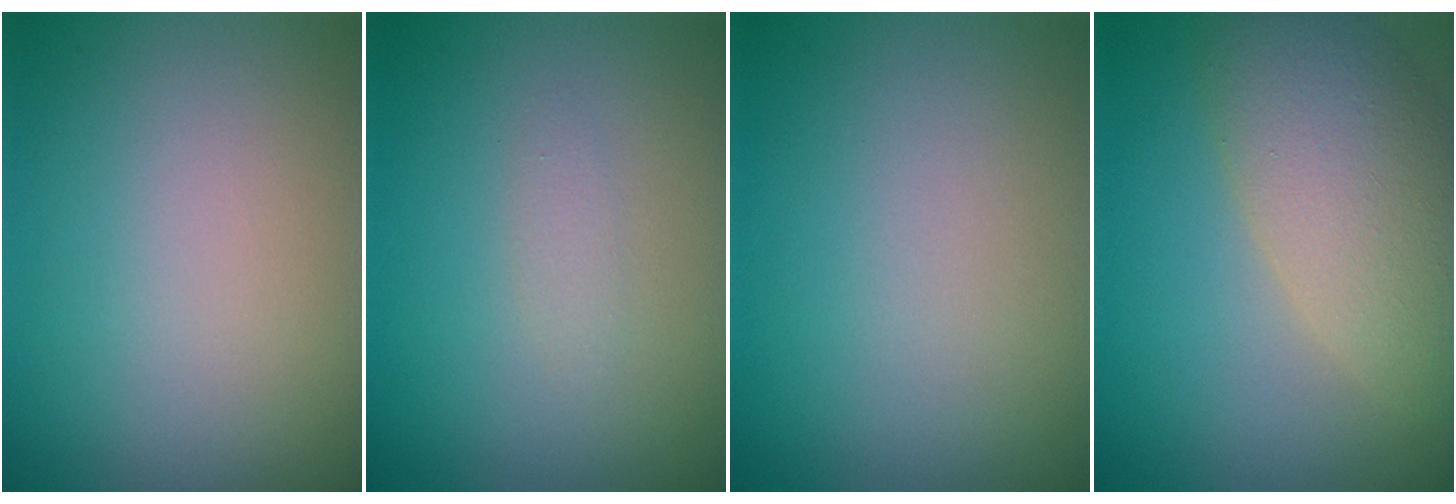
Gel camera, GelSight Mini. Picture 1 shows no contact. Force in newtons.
{"total": 0.8, "press": 0.8, "slide": 0.0}
{"total": 0.0}
{"total": 7.5, "press": 7.5, "slide": 0.5}